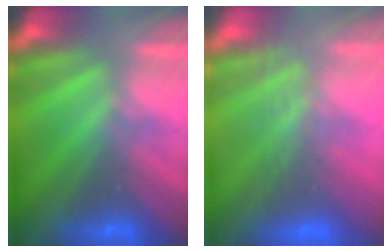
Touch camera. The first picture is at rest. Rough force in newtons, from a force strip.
{"total": 8.2}